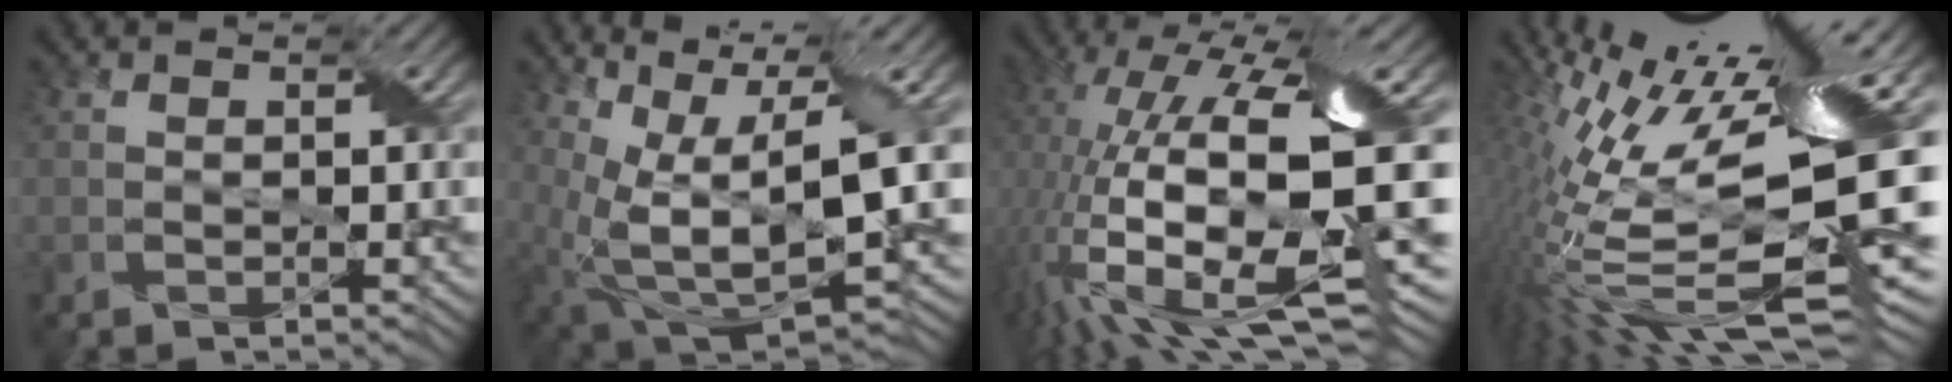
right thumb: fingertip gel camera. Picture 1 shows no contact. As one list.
[{"total": 14.9, "force": [3.5, 7.0, 12.7], "torque": [-0.239, -0.004, 0.086]}, {"total": 18.1, "force": [-0.7, 7.0, 16.7], "torque": [-0.332, -0.002, -0.012]}, {"total": 17.1, "force": [2.8, 5.1, 16.1], "torque": [-0.326, -0.005, 0.060]}]